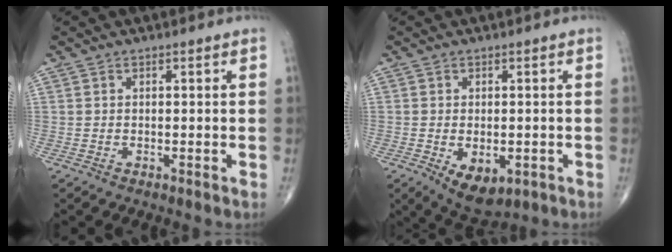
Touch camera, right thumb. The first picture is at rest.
{"total": 7.4, "force": [-2.5, 4.1, 5.6], "torque": [-0.077, -0.006, -0.026]}